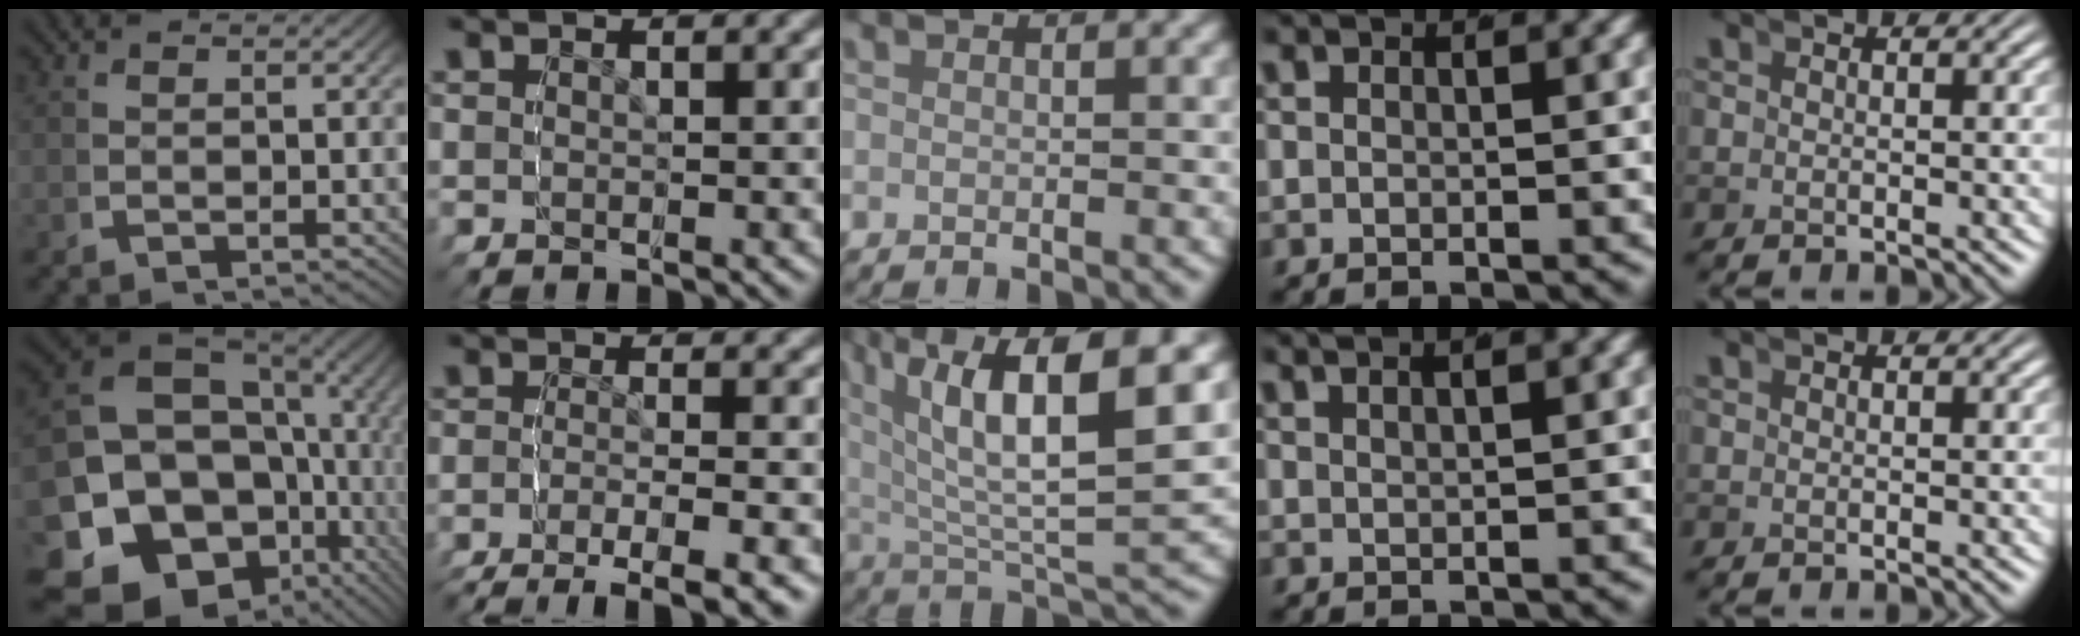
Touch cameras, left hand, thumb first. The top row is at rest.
{"thumb": {"total": 23.3, "force": [-2.8, 17.7, 15.0], "torque": [-0.280, -0.056, -0.041]}, "index": {"total": 7.3, "force": [-6.4, 1.1, 3.2], "torque": [-0.048, -0.017, -0.099]}, "middle": {"total": 12.6, "force": [3.9, 5.2, 10.8], "torque": [-0.169, 0.015, 0.063]}, "ring": {"total": 3.2, "force": [2.6, 0.4, 1.9], "torque": [-0.019, 0.010, 0.042]}}